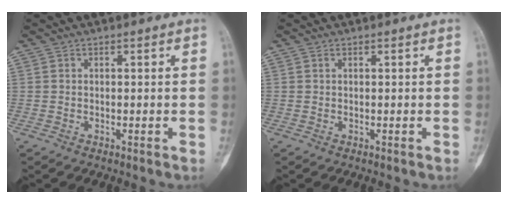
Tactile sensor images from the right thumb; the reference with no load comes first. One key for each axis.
{"total": 0.0}